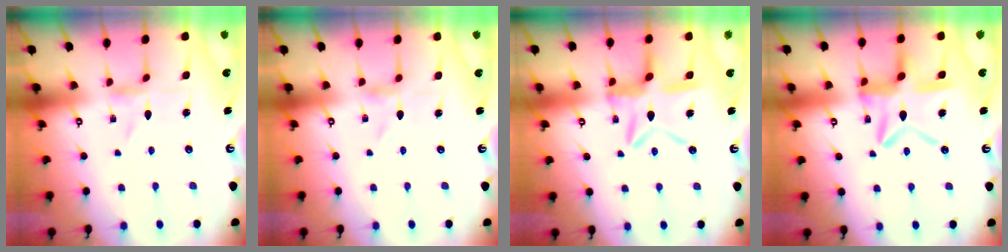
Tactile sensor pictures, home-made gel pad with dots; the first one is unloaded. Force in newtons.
{"total": 0.0}
{"total": 13.3, "press": 13.3, "slide": 1.3}
{"total": 13.2, "press": 13.2, "slide": 1.3}